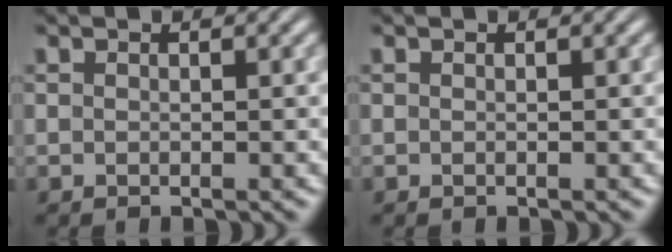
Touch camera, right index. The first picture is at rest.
{"total": 0.0}